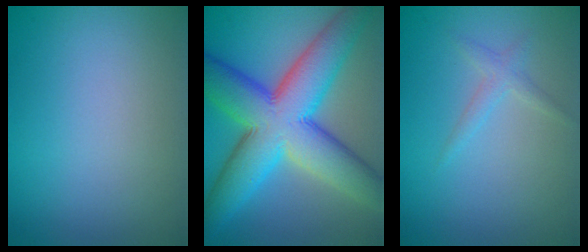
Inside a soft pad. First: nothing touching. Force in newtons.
{"total": 12.7, "press": 12.7, "slide": 0.1}
{"total": 1.3, "press": 1.3, "slide": 0.1}